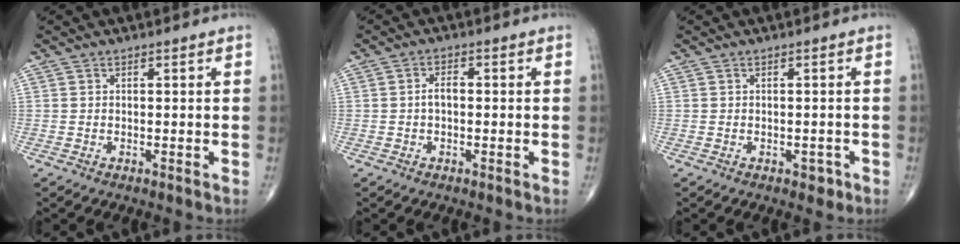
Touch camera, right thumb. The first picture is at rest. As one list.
[{"total": 2.4, "force": [-0.3, 1.3, 1.9], "torque": [-0.030, 0.009, -0.008]}, {"total": 1.4, "force": [-0.8, 0.9, 0.8], "torque": [-0.002, 0.004, -0.009]}]